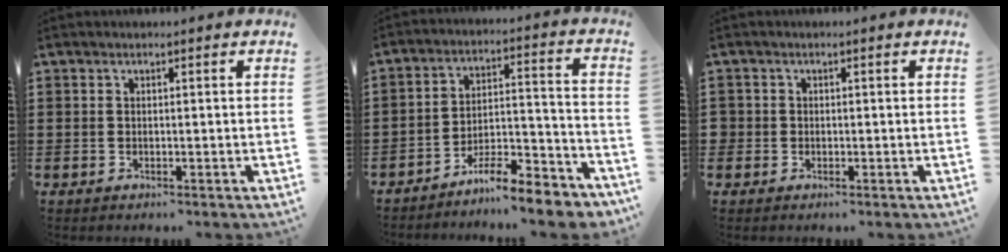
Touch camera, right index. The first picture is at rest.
{"total": 8.2, "force": [-7.7, 0.8, 2.8], "torque": [-0.033, 0.018, -0.145]}
{"total": 1.0, "force": [-0.2, 1.0, 0.1], "torque": [-0.004, 0.003, -0.006]}